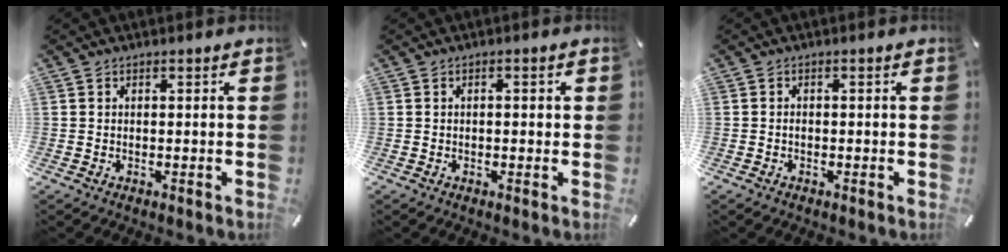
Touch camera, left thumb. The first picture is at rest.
{"total": 1.3, "force": [-0.2, 0.7, 1.0], "torque": [-0.020, 0.005, -0.005]}
{"total": 0.9, "force": [-0.4, 0.6, 0.6], "torque": [-0.011, 0.001, -0.009]}